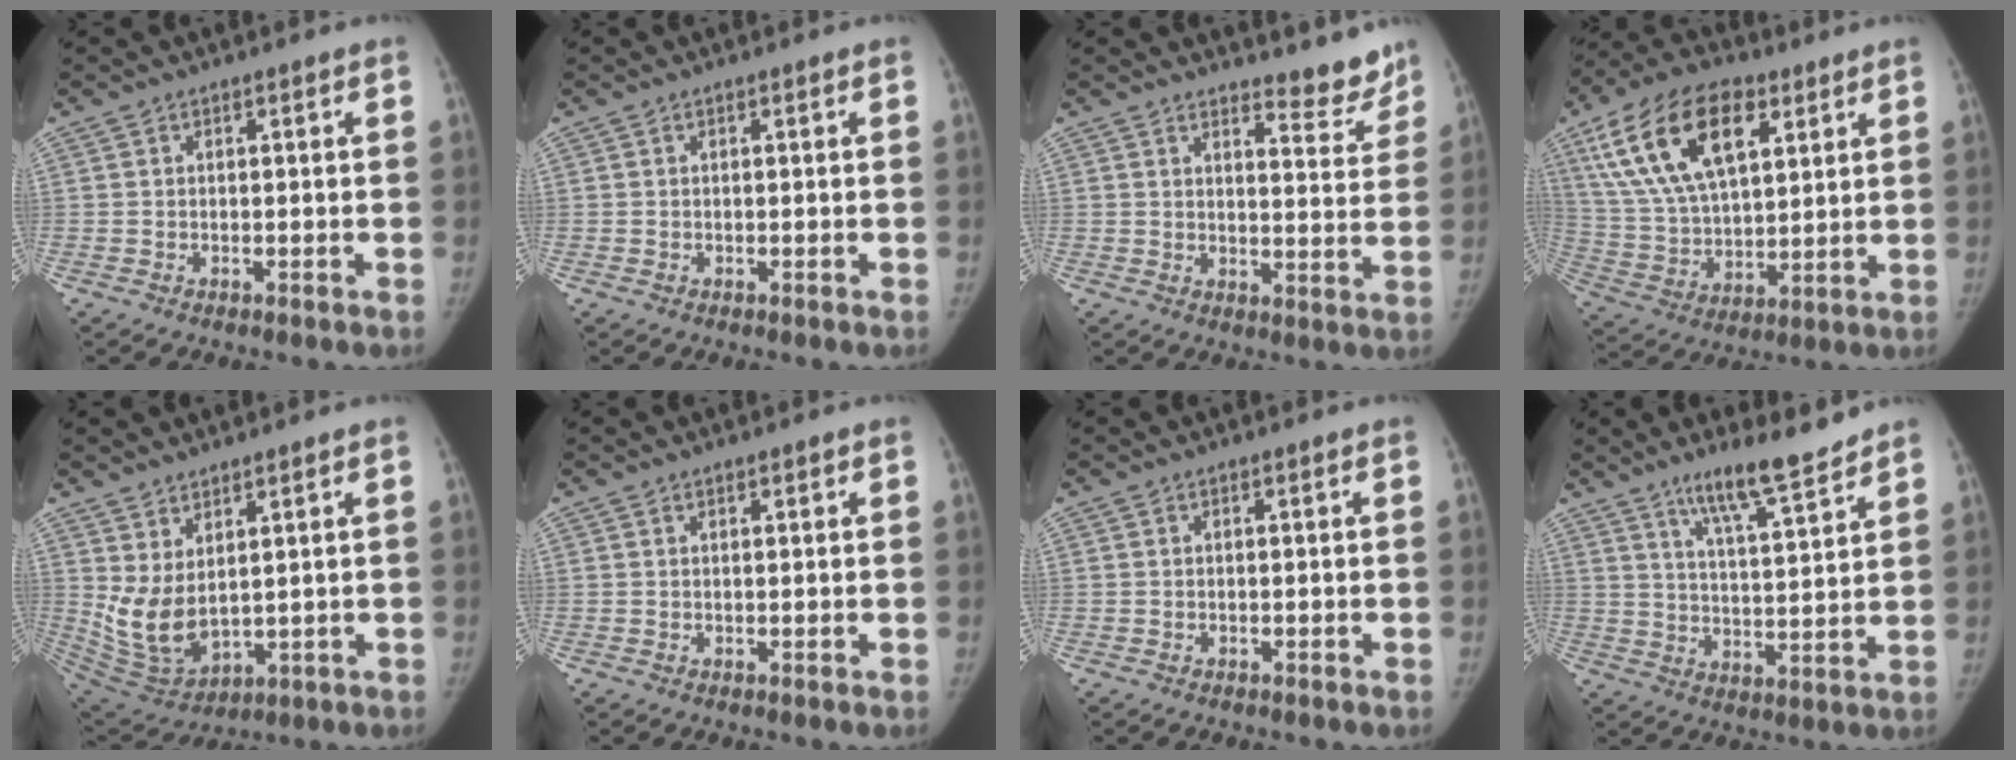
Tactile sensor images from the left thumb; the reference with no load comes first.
{"total": 0.0}
{"total": 7.1, "force": [6.5, 2.0, 1.9], "torque": [0.004, -0.059, 0.080]}
{"total": 21.7, "force": [9.8, 11.3, 15.8], "torque": [-0.276, -0.015, 0.182]}
{"total": 9.7, "force": [3.2, 5.0, 7.6], "torque": [-0.141, -0.030, 0.087]}
{"total": 0.8, "force": [0.6, 0.3, 0.4], "torque": [-0.001, -0.002, 0.010]}
{"total": 0.0}
{"total": 11.2, "force": [8.7, 1.7, 6.9], "torque": [-0.103, -0.058, 0.148]}